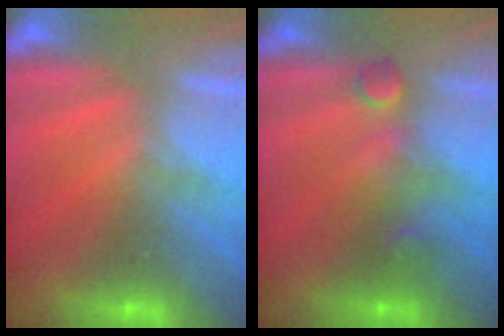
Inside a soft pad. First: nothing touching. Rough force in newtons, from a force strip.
{"total": 2.9}